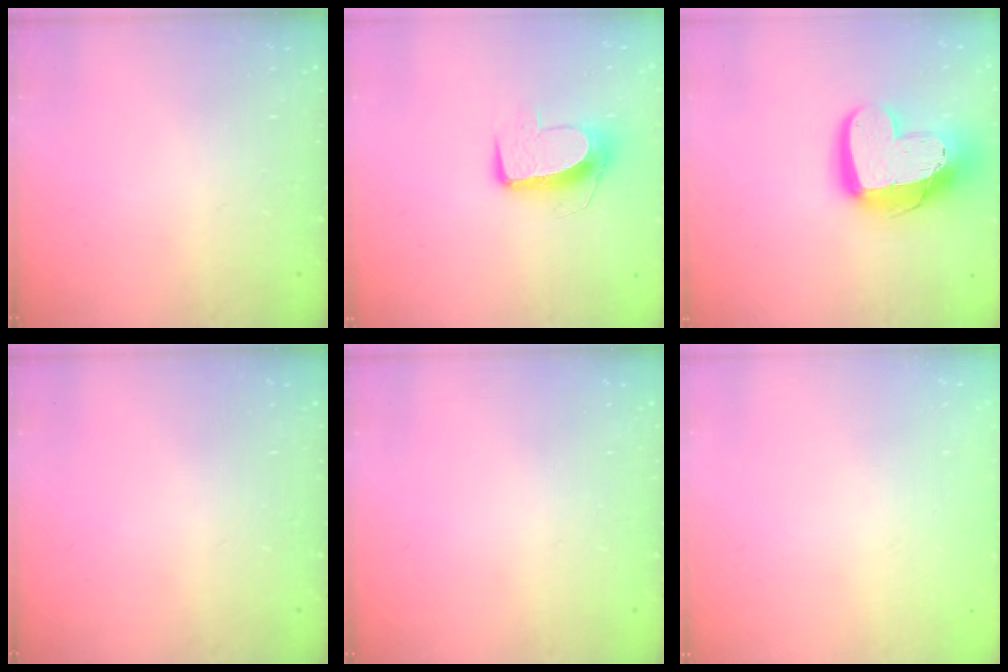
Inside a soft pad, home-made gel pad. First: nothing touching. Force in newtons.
{"total": 10.2, "press": 10.1, "slide": 0.5}
{"total": 17.3, "press": 17.3, "slide": 1.6}
{"total": 0.0}
{"total": 0.0}
{"total": 0.0}